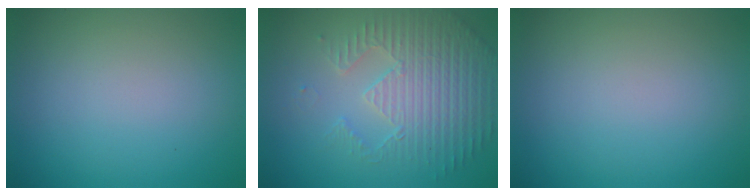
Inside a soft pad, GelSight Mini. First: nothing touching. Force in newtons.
{"total": 4.2, "press": 4.1, "slide": 0.9}
{"total": 0.0}